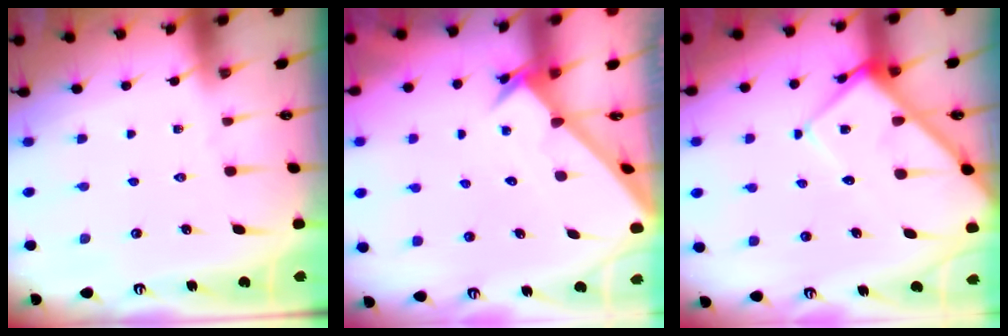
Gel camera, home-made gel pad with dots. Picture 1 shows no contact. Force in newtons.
{"total": 2.7, "press": 2.7, "slide": 0.2}
{"total": 9.4, "press": 9.3, "slide": 0.7}